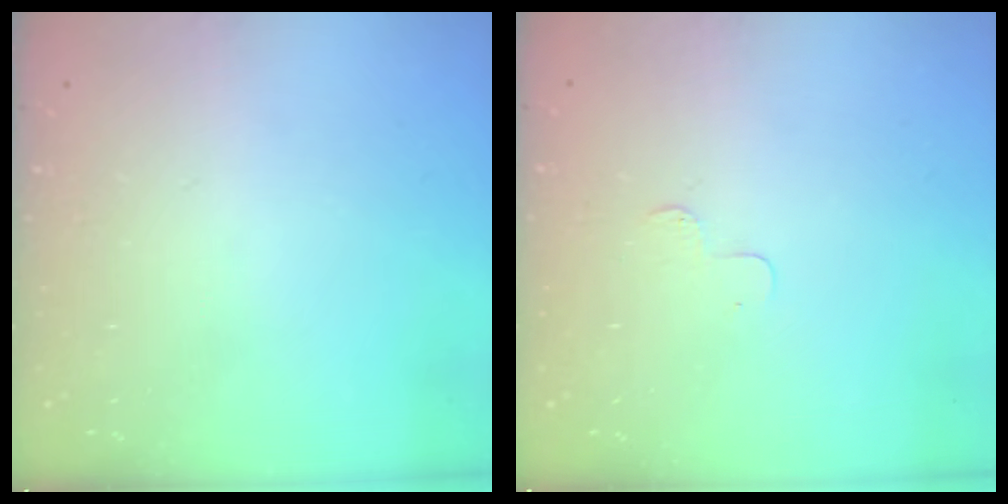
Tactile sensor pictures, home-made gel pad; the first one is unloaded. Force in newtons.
{"total": 3.6, "press": 3.6, "slide": 0.4}